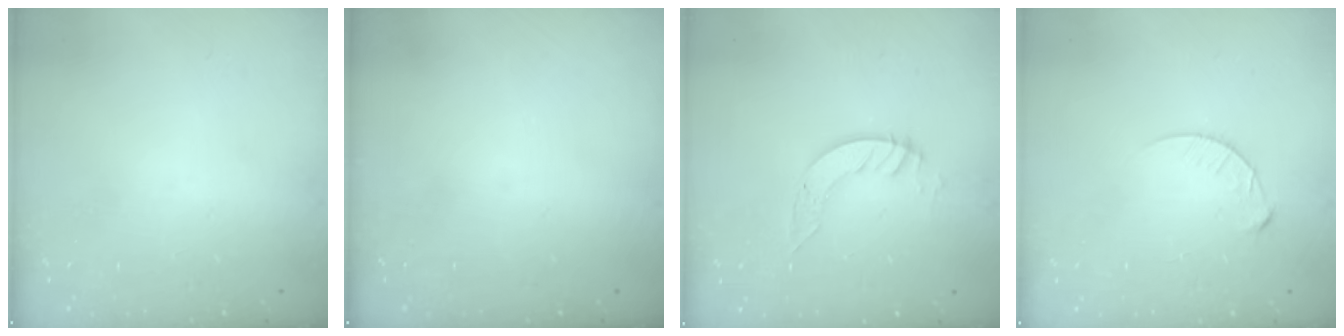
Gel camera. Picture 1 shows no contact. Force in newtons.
{"total": 0.0}
{"total": 4.0, "press": 4.0, "slide": 0.2}
{"total": 4.3, "press": 4.3, "slide": 0.4}